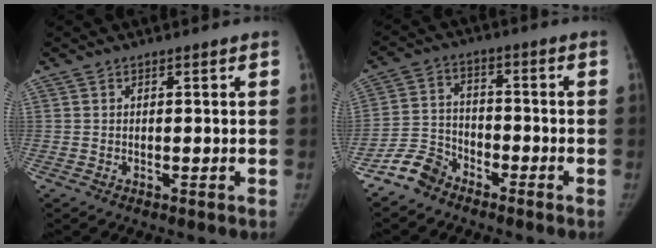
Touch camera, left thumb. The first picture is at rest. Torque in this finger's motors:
{"motor_torque": [-0.99, 0.66, -0.42, 0.44, 0.00]}